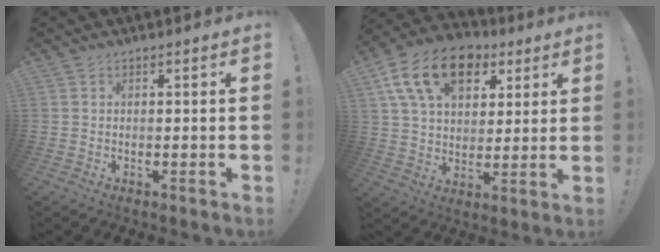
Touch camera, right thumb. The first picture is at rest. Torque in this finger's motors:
{"motor_torque": [-0.02, 1.85, 0.76, -0.38, 0.10]}